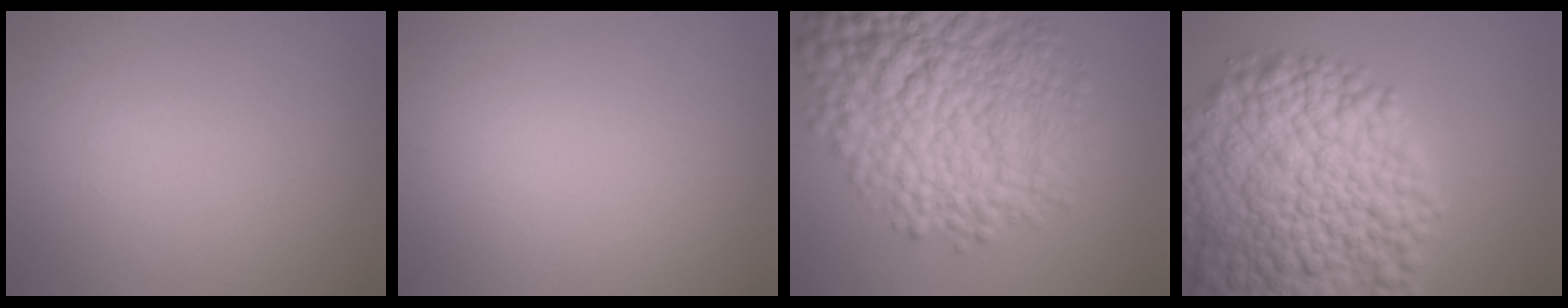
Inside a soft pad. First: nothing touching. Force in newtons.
{"total": 0.0}
{"total": 14.0, "press": 14.0, "slide": 0.4}
{"total": 14.6, "press": 14.6, "slide": 0.8}